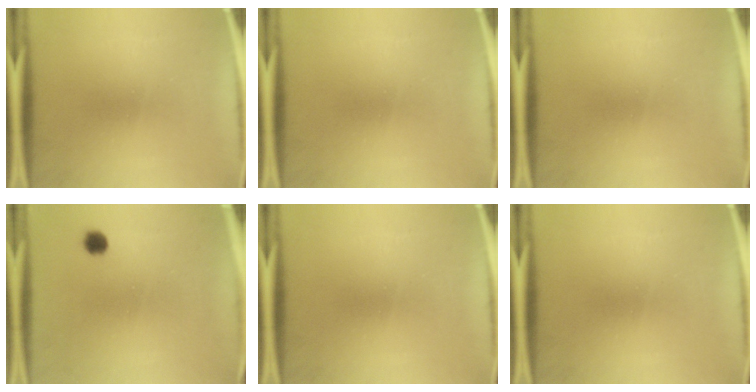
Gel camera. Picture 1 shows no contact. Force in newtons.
{"total": 0.0}
{"total": 0.0}
{"total": 1.8}
{"total": 0.0}
{"total": 0.0}